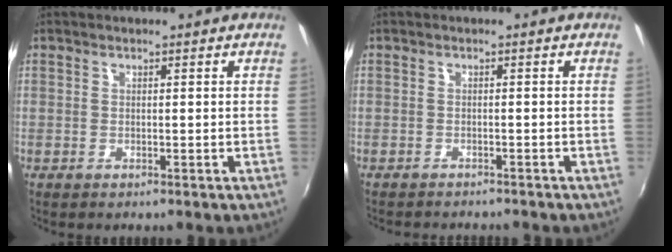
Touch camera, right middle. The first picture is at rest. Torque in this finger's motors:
{"motor_torque": [0.06, -0.25, 0.02, 0.03]}